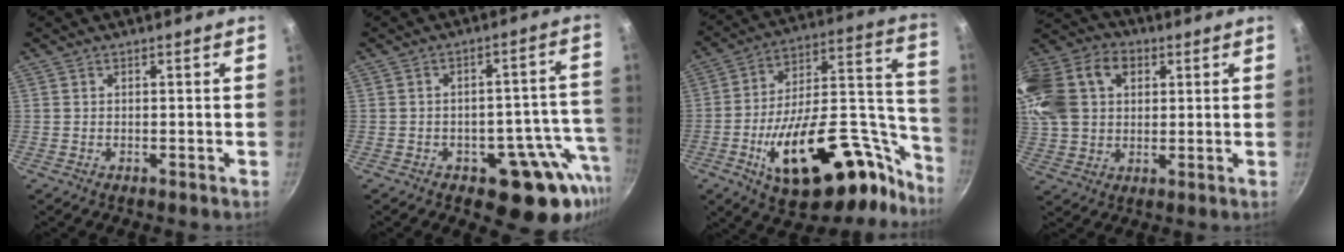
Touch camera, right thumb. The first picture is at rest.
{"total": 13.5, "force": [-5.7, 8.0, 9.2], "torque": [-0.038, 0.042, -0.062]}
{"total": 33.6, "force": [-15.8, 16.0, 25.0], "torque": [-0.302, 0.110, -0.232]}
{"total": 25.1, "force": [7.5, 18.7, 15.0], "torque": [-0.345, 0.046, 0.132]}